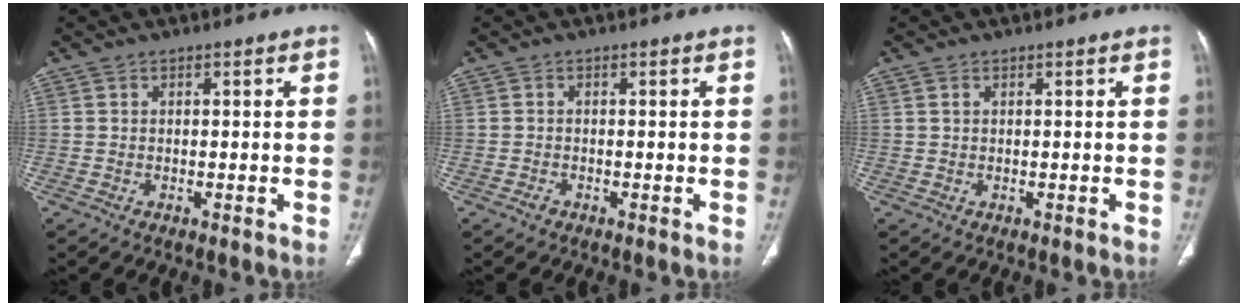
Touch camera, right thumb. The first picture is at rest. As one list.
[{"total": 0.8, "force": [-0.6, 0.5, 0.3], "torque": [-0.004, 0.002, -0.013]}, {"total": 0.7, "force": [0.4, 0.4, 0.5], "torque": [-0.012, 0.005, 0.009]}]